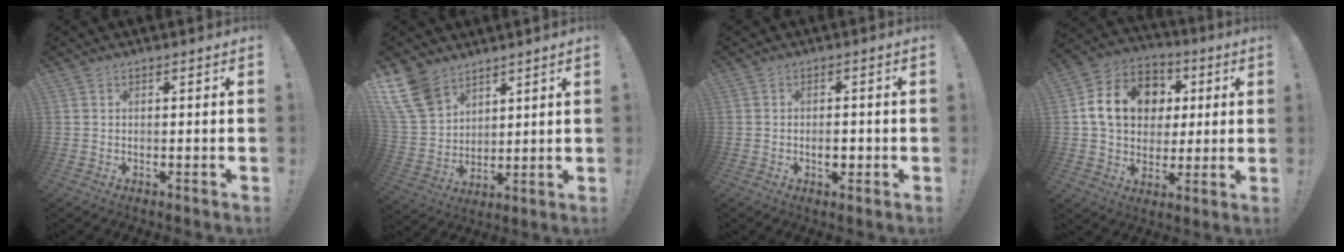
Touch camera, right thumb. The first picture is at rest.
{"total": 13.8, "force": [9.3, 8.5, 5.7], "torque": [-0.118, -0.055, 0.183]}
{"total": 3.1, "force": [-0.9, 1.9, 2.3], "torque": [-0.023, 0.000, -0.018]}
{"total": 16.9, "force": [3.9, 13.6, 9.3], "torque": [-0.135, 0.006, 0.084]}